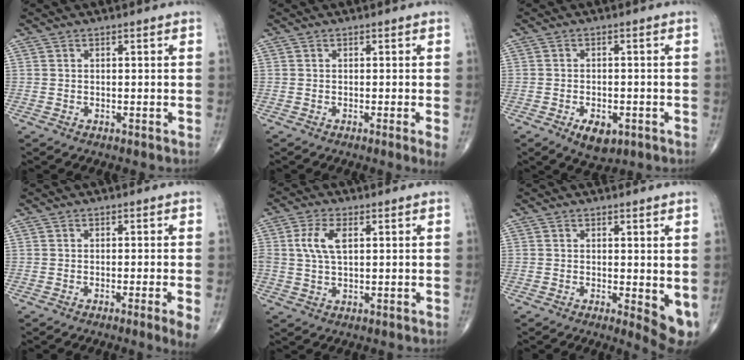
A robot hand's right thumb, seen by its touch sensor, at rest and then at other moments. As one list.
[{"total": 2.1, "force": [-0.5, -0.1, 2.0], "torque": [-0.035, -0.008, -0.011]}, {"total": 5.4, "force": [-2.4, 2.9, 3.8], "torque": [-0.052, 0.004, -0.030]}, {"total": 3.6, "force": [-1.5, -0.4, 3.2], "torque": [-0.051, -0.011, -0.027]}, {"total": 5.7, "force": [1.3, 2.8, 4.8], "torque": [-0.110, 0.005, 0.025]}, {"total": 5.5, "force": [0.2, 1.8, 5.2], "torque": [-0.063, -0.015, 0.006]}]